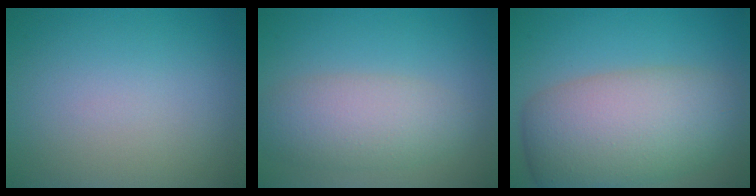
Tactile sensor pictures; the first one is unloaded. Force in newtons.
{"total": 4.6, "press": 4.6, "slide": 0.1}
{"total": 9.4, "press": 9.3, "slide": 0.5}